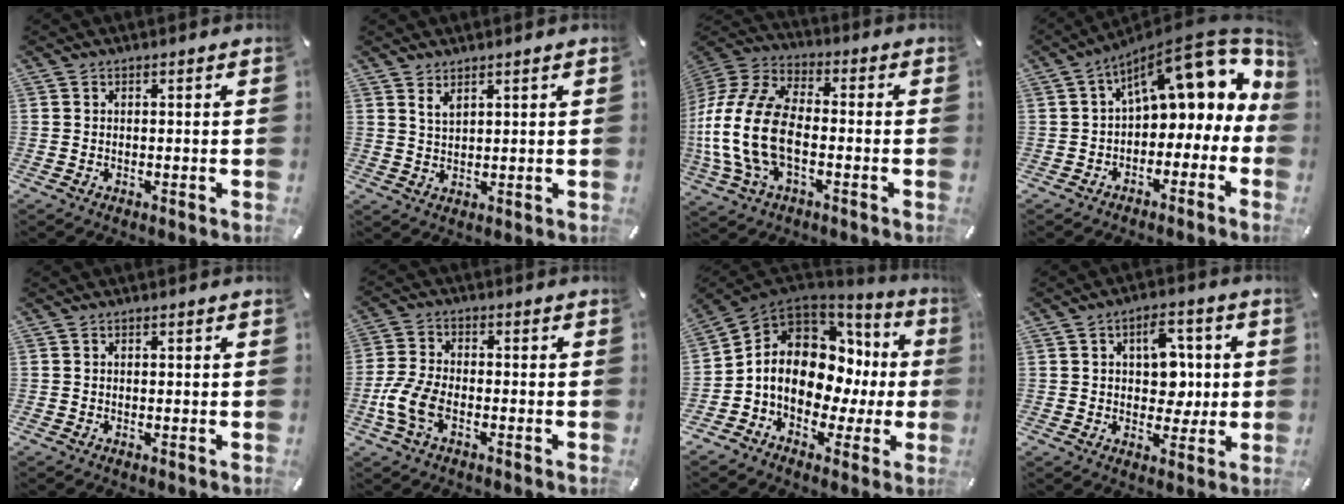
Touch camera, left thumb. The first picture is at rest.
{"total": 2.6, "force": [2.0, 0.9, 1.3], "torque": [-0.029, -0.004, 0.039]}
{"total": 17.6, "force": [-3.6, 10.6, 13.6], "torque": [-0.299, 0.008, -0.065]}
{"total": 16.1, "force": [6.6, 8.4, 12.0], "torque": [-0.165, -0.043, 0.109]}
{"total": 0.0}
{"total": 7.5, "force": [-3.0, 4.2, 5.5], "torque": [-0.125, 0.002, -0.055]}
{"total": 13.3, "force": [0.1, 10.5, 8.1], "torque": [-0.140, -0.018, -0.001]}
{"total": 9.3, "force": [1.5, 6.9, 6.1], "torque": [-0.071, 0.001, 0.020]}